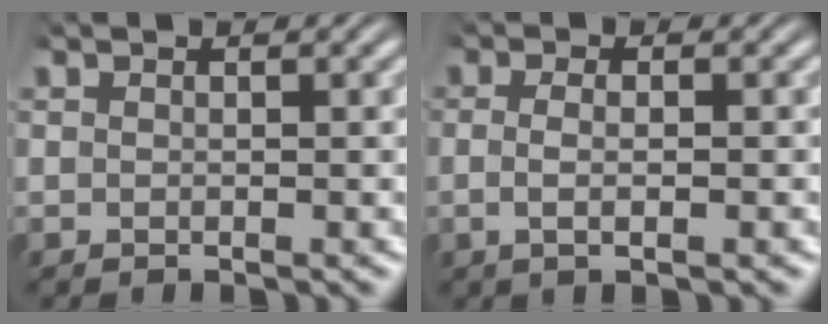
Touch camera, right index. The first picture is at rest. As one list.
[{"total": 2.1, "force": [-0.6, 0.2, 2.0], "torque": [-0.045, -0.007, -0.007]}]